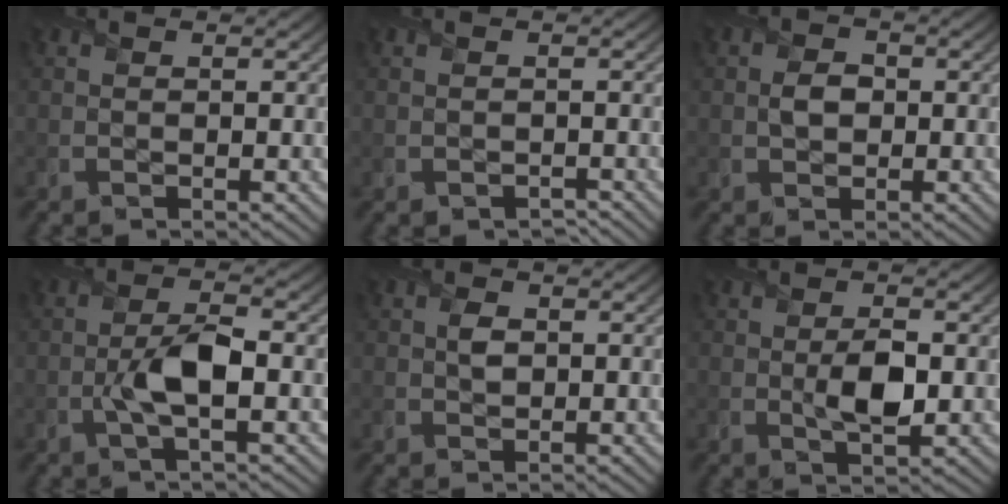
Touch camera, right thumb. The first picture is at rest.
{"total": 0.9, "force": [-0.8, 0.4, 0.0], "torque": [0.002, -0.007, -0.014]}
{"total": 2.2, "force": [-0.1, 1.8, 1.3], "torque": [-0.026, -0.005, -0.003]}
{"total": 5.1, "force": [-1.3, 1.7, 4.6], "torque": [-0.095, 0.001, -0.029]}
{"total": 1.6, "force": [0.3, 1.2, 1.0], "torque": [-0.019, -0.004, 0.005]}
{"total": 4.4, "force": [-0.2, 2.1, 3.8], "torque": [-0.069, -0.006, 0.000]}